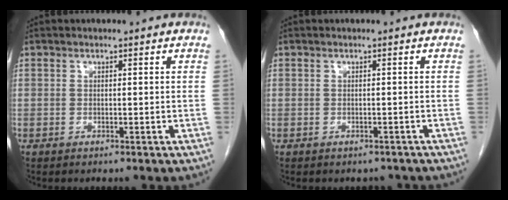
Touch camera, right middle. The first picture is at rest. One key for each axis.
{"total": 2.0, "fx": -1.8, "fy": 1.0, "fz": 0.3, "tx": -0.006, "ty": 0.000, "tz": -0.022}